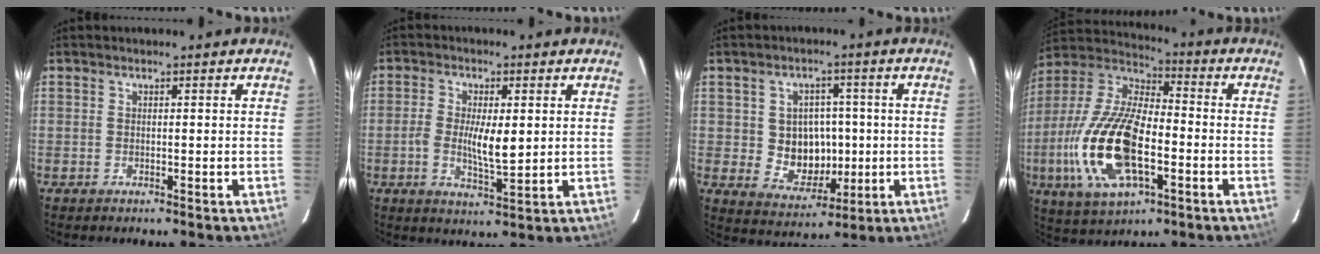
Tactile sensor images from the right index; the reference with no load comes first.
{"total": 6.9, "force": [-0.1, 2.5, 6.4], "torque": [-0.123, -0.004, -0.003]}
{"total": 8.9, "force": [-0.2, 7.9, 4.2], "torque": [-0.087, 0.010, 0.015]}
{"total": 21.4, "force": [-5.6, 9.5, 18.4], "torque": [-0.395, -0.015, -0.106]}